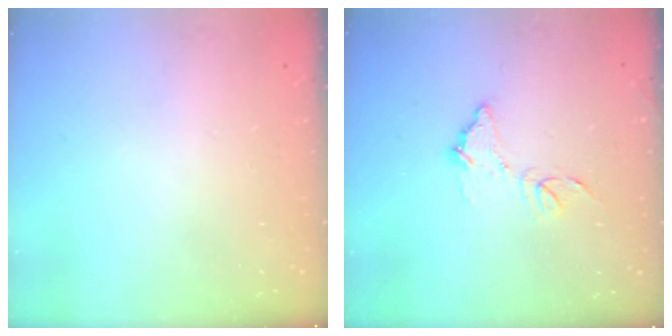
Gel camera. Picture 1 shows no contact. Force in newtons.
{"total": 9.3, "press": 9.3, "slide": 0.6}